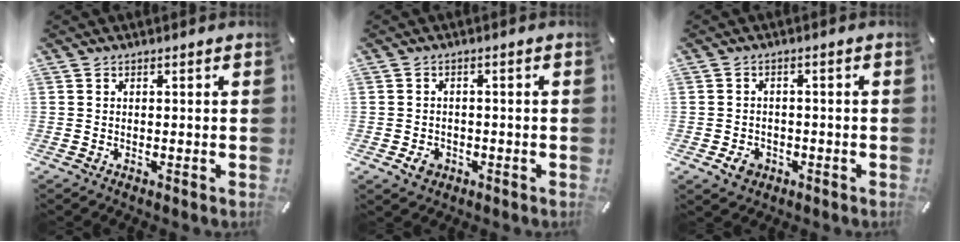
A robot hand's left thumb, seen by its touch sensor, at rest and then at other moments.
{"total": 3.2, "force": [-1.4, 2.6, 1.2], "torque": [-0.019, 0.008, -0.026]}
{"total": 3.8, "force": [-1.7, 3.1, 1.3], "torque": [-0.012, 0.005, -0.032]}